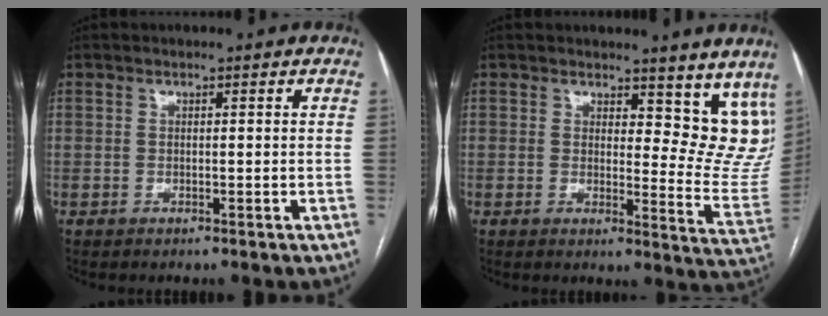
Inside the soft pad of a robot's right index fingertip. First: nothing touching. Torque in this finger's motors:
{"motor_torque": [0.02, 0.18, 0.02, 0.00]}